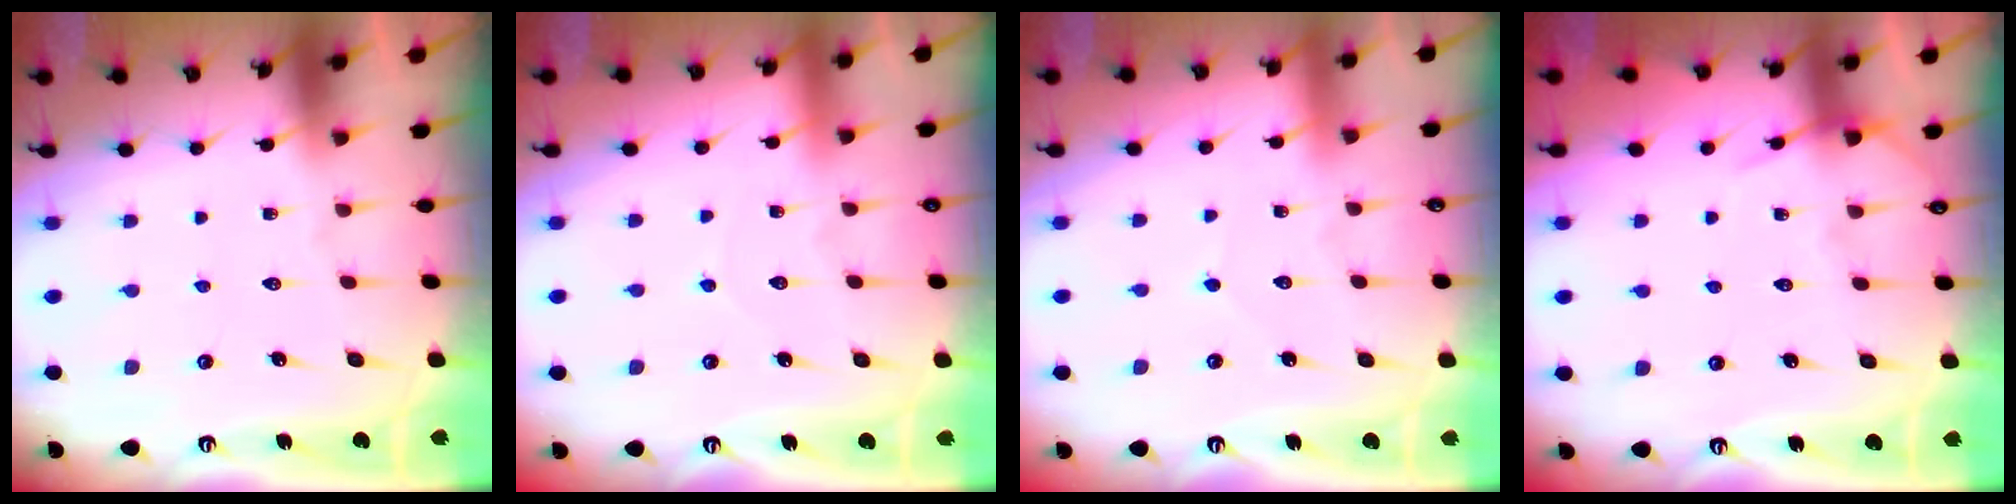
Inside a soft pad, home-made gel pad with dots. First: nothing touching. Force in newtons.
{"total": 3.8, "press": 3.8, "slide": 0.4}
{"total": 2.8, "press": 2.8, "slide": 0.3}
{"total": 5.8, "press": 5.8, "slide": 0.7}